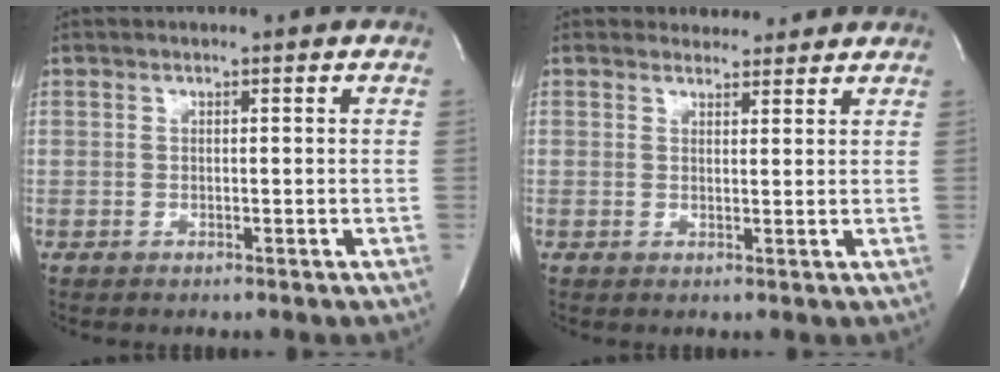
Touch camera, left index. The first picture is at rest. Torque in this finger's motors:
{"motor_torque": [-0.04, -0.12, -0.28, -0.11]}